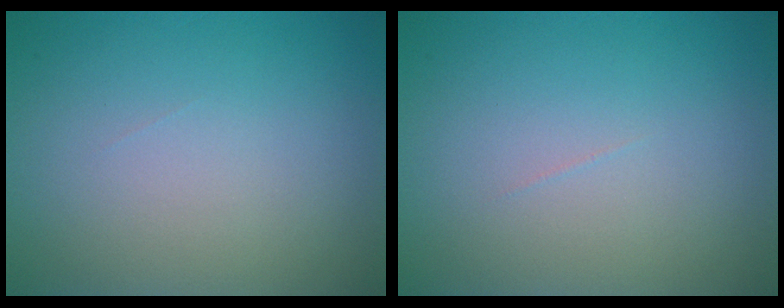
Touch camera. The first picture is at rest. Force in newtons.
{"total": 0.0}